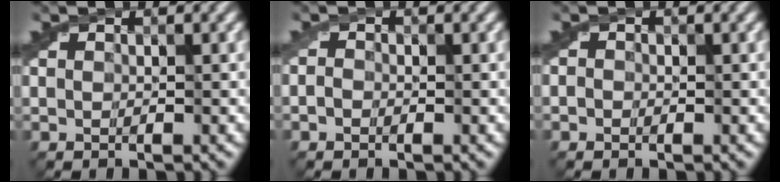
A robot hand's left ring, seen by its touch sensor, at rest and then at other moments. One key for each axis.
{"total": 0.8, "fx": -0.5, "fy": 0.7, "fz": 0.2, "tx": 0.003, "ty": -0.005, "tz": -0.017}
{"total": 0.6, "fx": -0.4, "fy": 0.5, "fz": 0.1, "tx": 0.005, "ty": -0.004, "tz": -0.013}